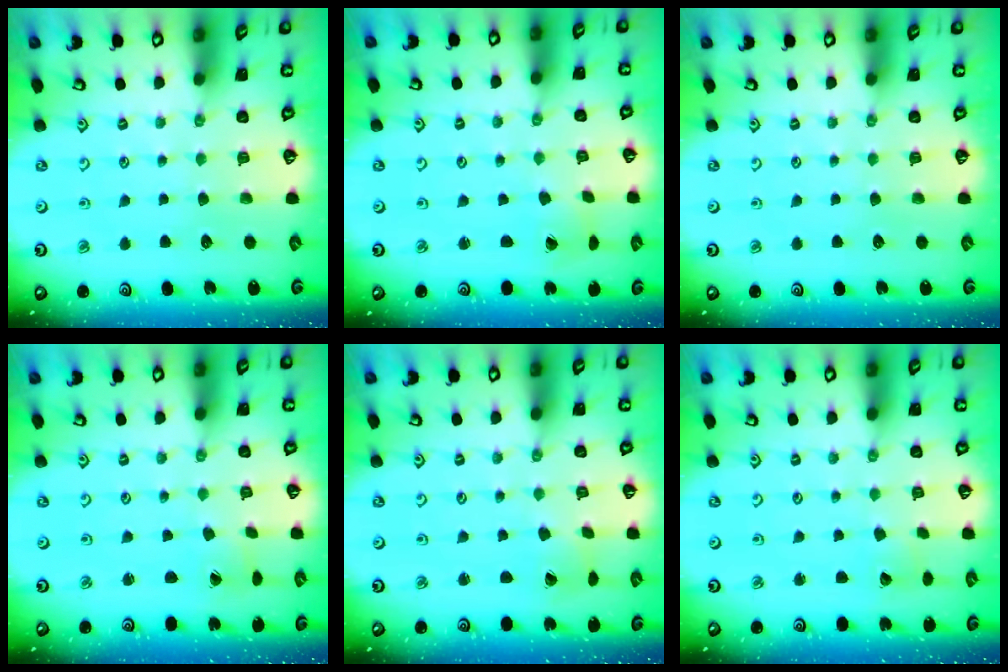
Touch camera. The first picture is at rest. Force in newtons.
{"total": 1.2, "press": 1.2, "slide": 0.2}
{"total": 0.0}
{"total": 0.5, "press": 0.5, "slide": 0.1}
{"total": 1.2, "press": 1.2, "slide": 0.1}
{"total": 2.4, "press": 2.4, "slide": 0.2}